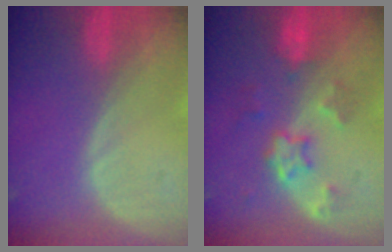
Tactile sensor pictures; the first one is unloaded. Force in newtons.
{"total": 6.1, "press": 5.5, "slide": 2.7}